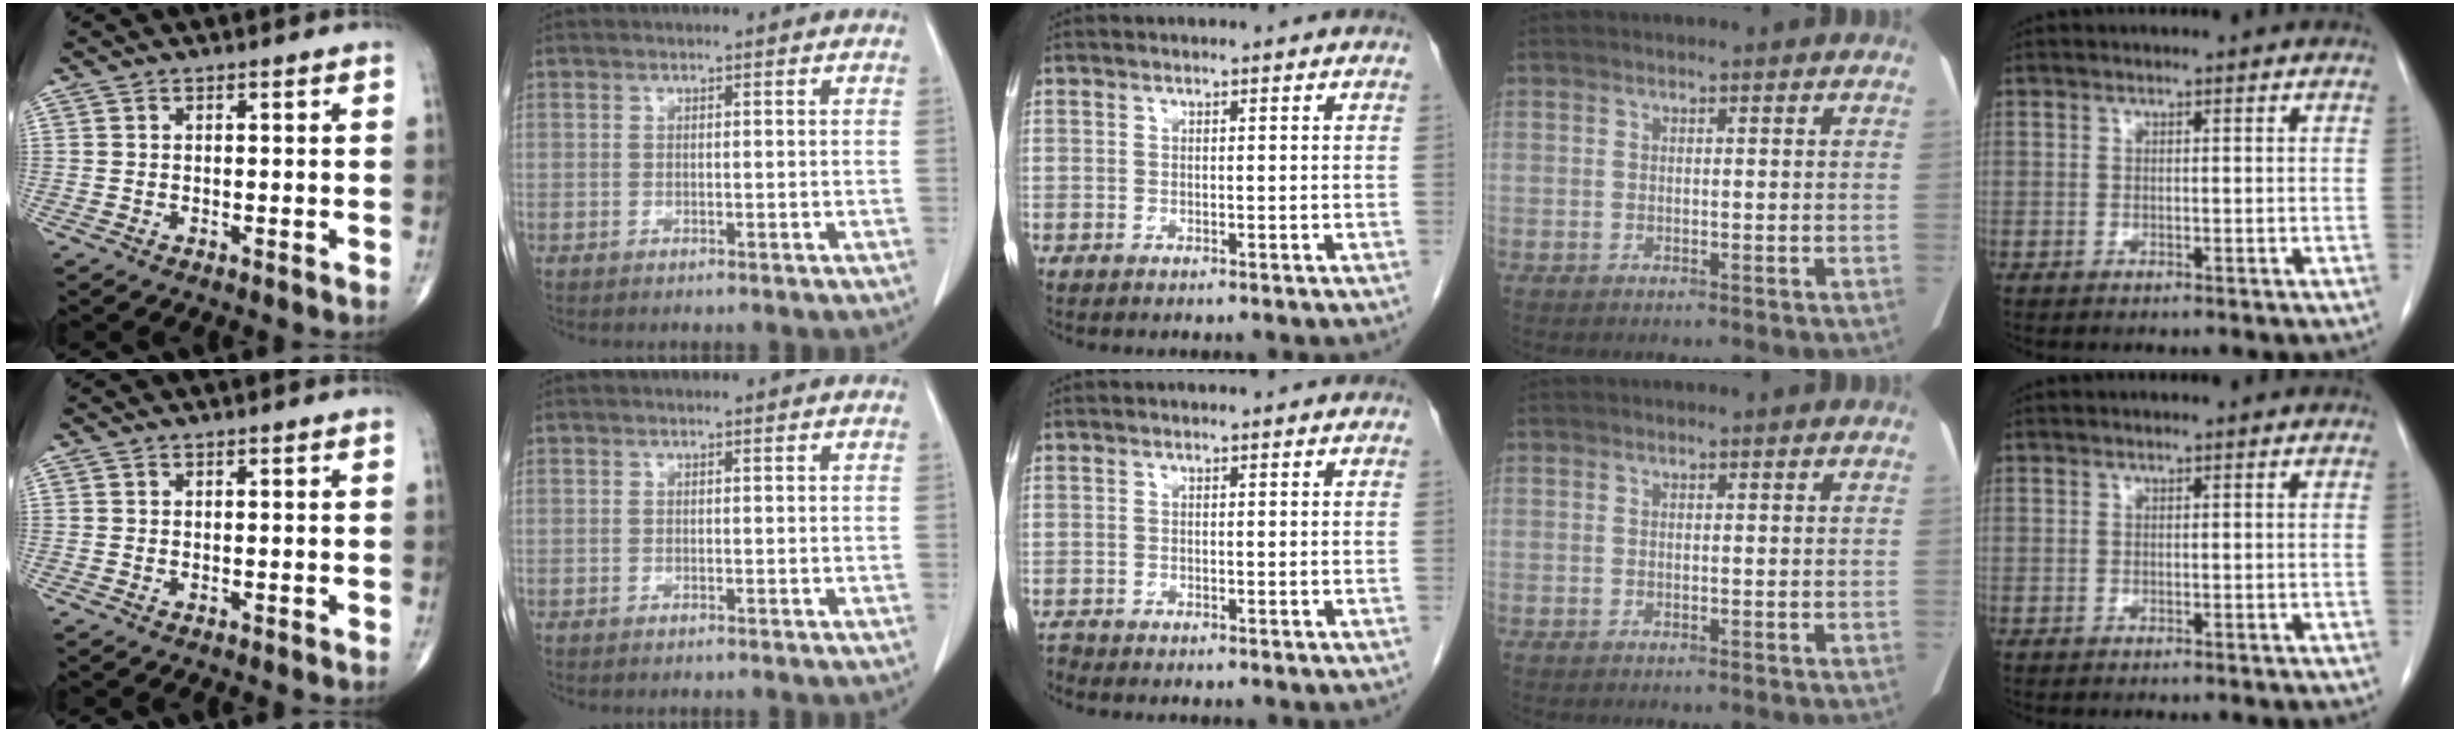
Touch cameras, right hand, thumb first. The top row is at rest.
{"middle": {"total": 0.6, "force": [-0.6, -0.1, -0.2], "torque": [0.001, -0.006, -0.012]}}